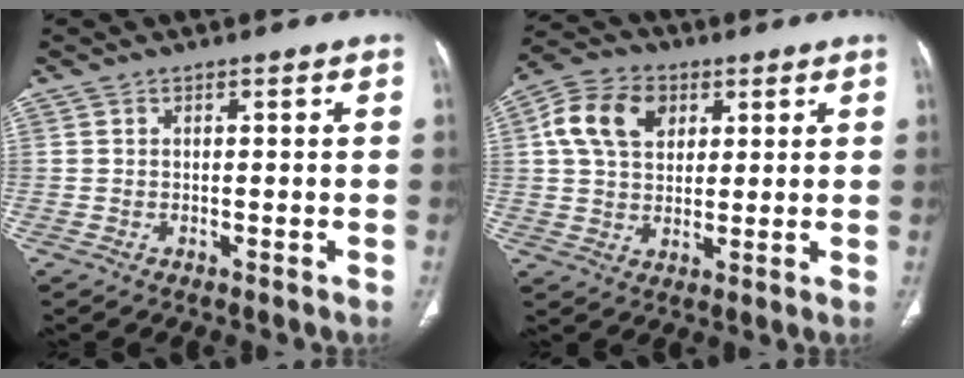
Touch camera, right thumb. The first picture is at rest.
{"total": 11.3, "force": [3.7, 8.1, 7.0], "torque": [-0.114, 0.006, 0.062]}